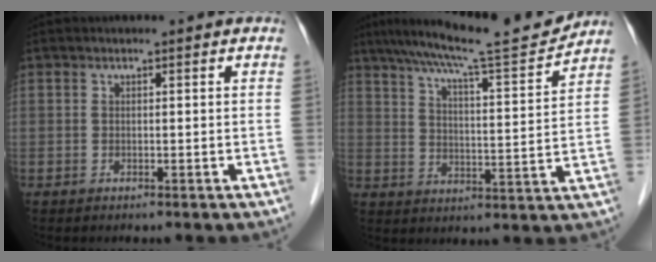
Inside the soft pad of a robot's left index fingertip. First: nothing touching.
{"total": 14.2, "force": [13.0, -1.0, 5.7], "torque": [-0.099, -0.011, 0.194]}